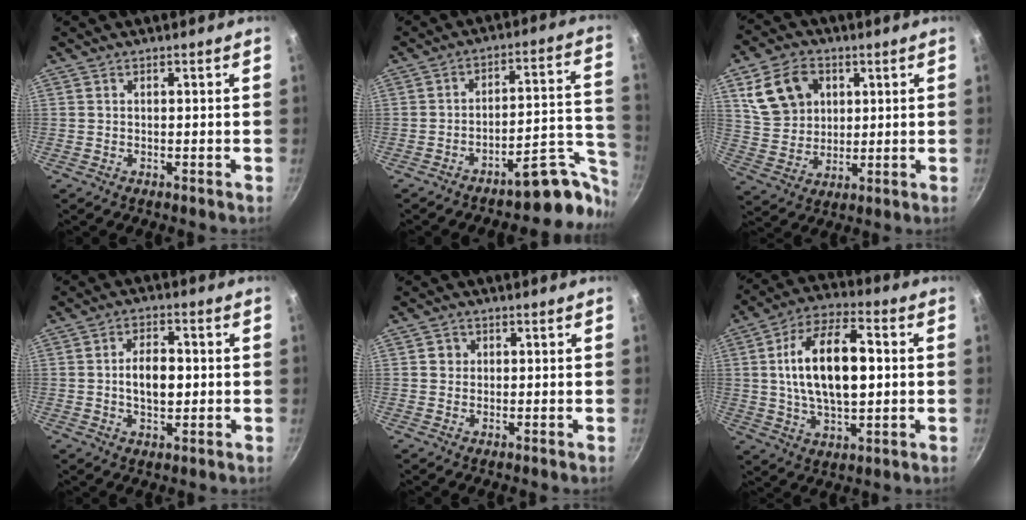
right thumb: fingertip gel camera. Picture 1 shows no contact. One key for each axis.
{"total": 12.8, "fx": -8.9, "fy": 3.4, "fz": 8.5, "tx": -0.059, "ty": 0.116, "tz": -0.125}
{"total": 12.2, "fx": 4.6, "fy": 9.3, "fz": 6.3, "tx": -0.093, "ty": -0.006, "tz": 0.091}
{"total": 7.2, "fx": 0.1, "fy": 4.1, "fz": 5.9, "tx": -0.087, "ty": 0.005, "tz": 0.000}
{"total": 2.0, "fx": 0.5, "fy": 1.9, "fz": 0.6, "tx": 0.001, "ty": 0.001, "tz": 0.005}
{"total": 17.9, "fx": 1.9, "fy": 8.9, "fz": 15.4, "tx": -0.262, "ty": 0.013, "tz": 0.032}